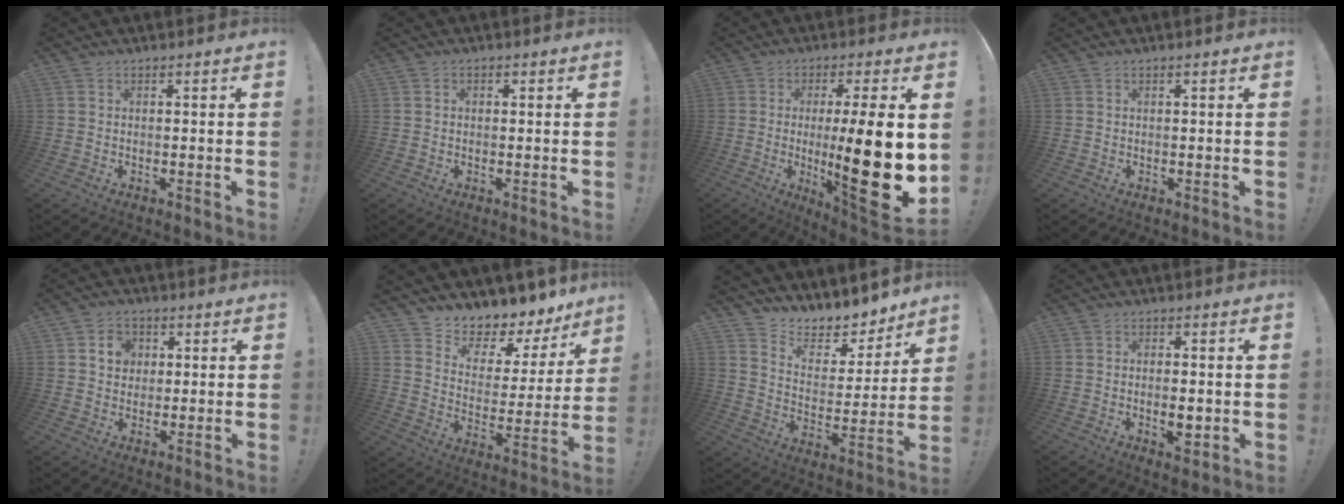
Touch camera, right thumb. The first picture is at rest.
{"total": 0.7, "force": [0.1, 0.5, 0.5], "torque": [-0.009, 0.003, 0.001]}
{"total": 23.1, "force": [-1.6, 3.8, 22.7], "torque": [-0.355, -0.029, -0.024]}
{"total": 0.6, "force": [0.2, -0.2, 0.5], "torque": [-0.002, -0.003, 0.001]}
{"total": 5.6, "force": [1.6, 5.0, 2.0], "torque": [-0.027, 0.001, 0.028]}
{"total": 7.2, "force": [6.3, 3.1, 1.7], "torque": [-0.025, -0.077, 0.105]}
{"total": 8.2, "force": [7.3, 3.3, 1.7], "torque": [-0.028, -0.075, 0.130]}
{"total": 4.4, "force": [-0.8, 1.6, 4.0], "torque": [-0.048, 0.000, -0.013]}